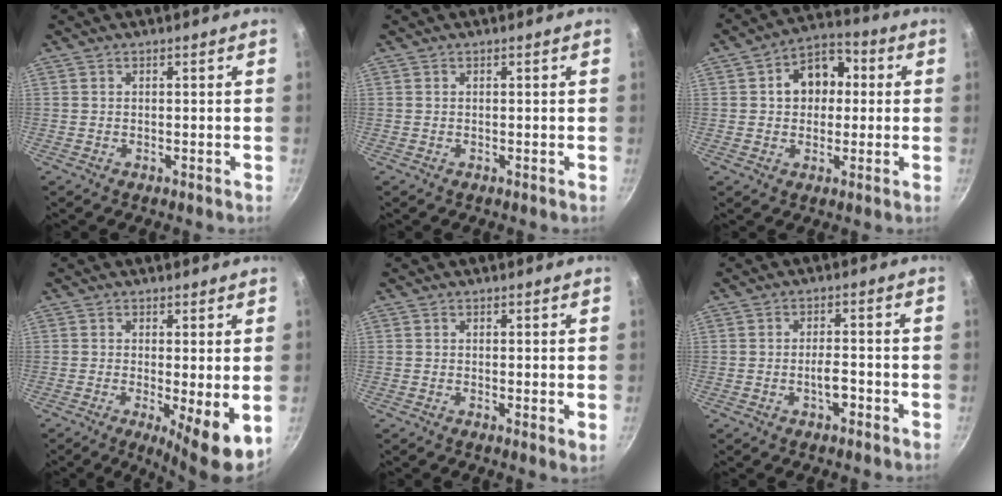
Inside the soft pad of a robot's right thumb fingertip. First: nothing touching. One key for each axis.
{"total": 0.0}
{"total": 10.2, "fx": 1.5, "fy": 7.5, "fz": 6.8, "tx": -0.068, "ty": 0.021, "tz": 0.012}
{"total": 8.7, "fx": -1.9, "fy": 2.2, "fz": 8.2, "tx": -0.124, "ty": -0.023, "tz": -0.026}
{"total": 1.8, "fx": 0.1, "fy": 0.5, "fz": 1.7, "tx": -0.029, "ty": -0.009, "tz": -0.002}
{"total": 3.4, "fx": -1.4, "fy": 1.4, "fz": 2.8, "tx": -0.040, "ty": 0.011, "tz": -0.025}